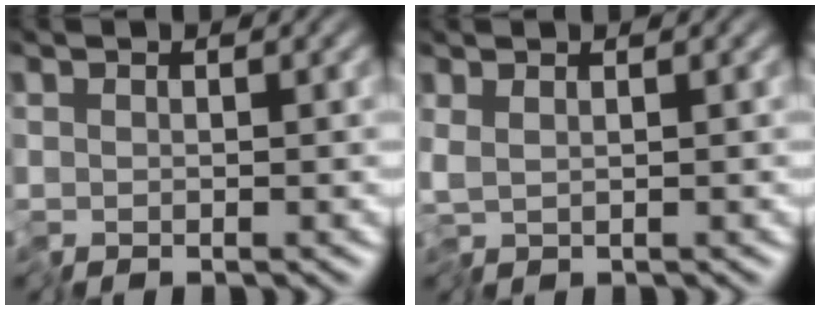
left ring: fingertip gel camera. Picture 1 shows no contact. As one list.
[{"total": 1.0, "force": [0.0, 0.2, 0.9], "torque": [-0.025, -0.001, 0.001]}]